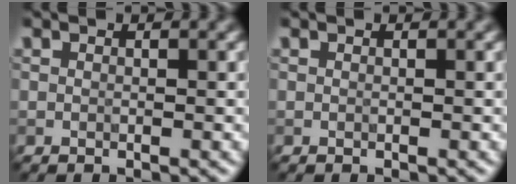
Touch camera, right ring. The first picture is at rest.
{"total": 0.0}